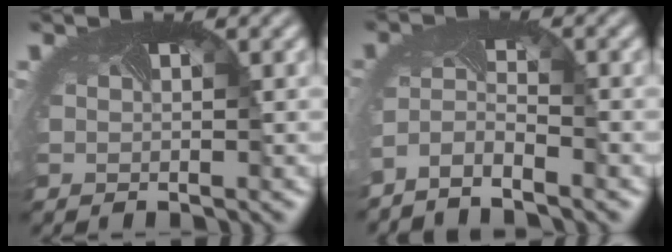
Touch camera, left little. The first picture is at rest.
{"total": 2.7, "force": [-2.7, 0.0, 0.5], "torque": [-0.033, -0.017, -0.056]}